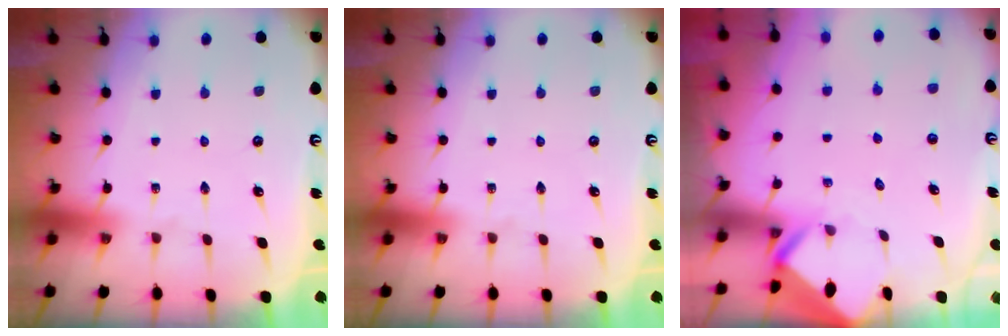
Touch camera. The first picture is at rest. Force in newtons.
{"total": 0.0}
{"total": 2.7, "press": 2.6, "slide": 0.3}